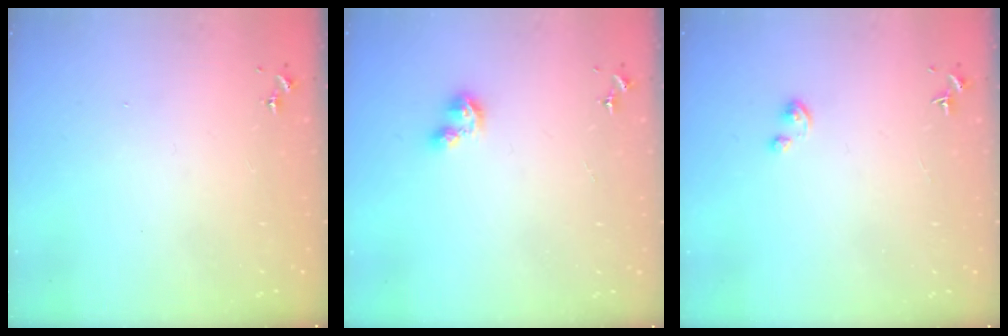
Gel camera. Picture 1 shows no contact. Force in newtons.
{"total": 2.6, "press": 2.6, "slide": 0.3}
{"total": 1.9, "press": 1.9, "slide": 0.2}